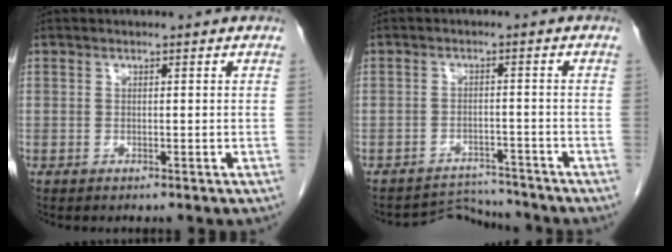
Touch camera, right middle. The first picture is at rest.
{"total": 4.7, "force": [-4.3, 0.1, -1.9], "torque": [0.037, 0.008, -0.064]}